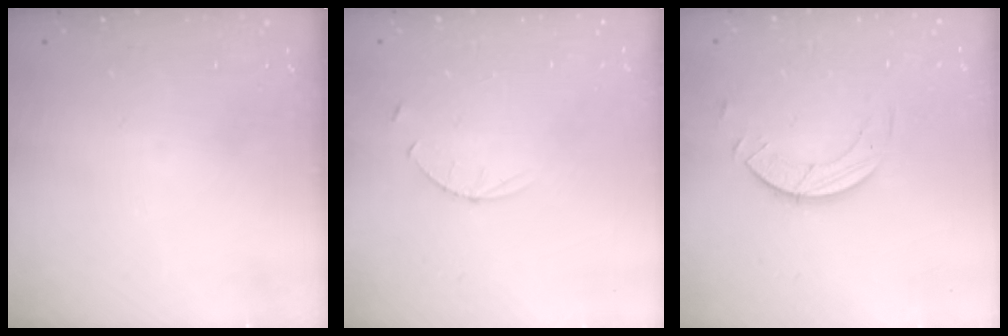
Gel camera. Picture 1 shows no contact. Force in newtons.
{"total": 3.0, "press": 2.9, "slide": 0.4}
{"total": 3.9, "press": 3.9, "slide": 0.4}